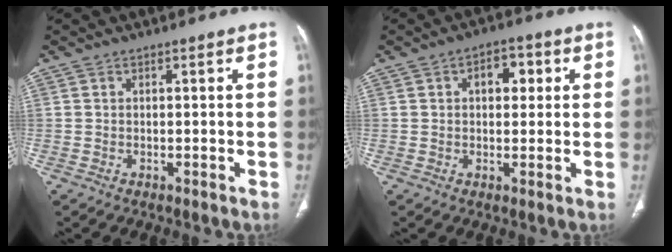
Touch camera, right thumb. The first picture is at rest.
{"total": 5.7, "force": [1.6, 3.5, 4.2], "torque": [-0.037, 0.005, 0.019]}